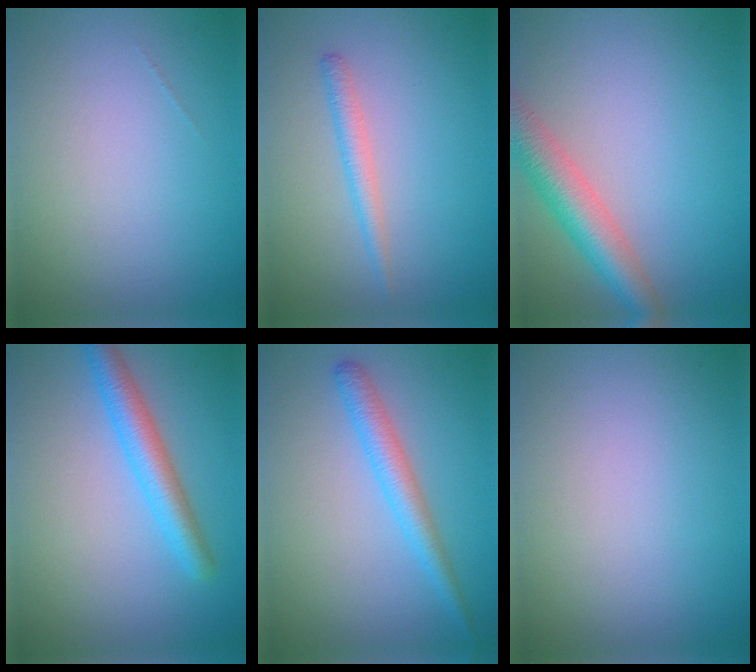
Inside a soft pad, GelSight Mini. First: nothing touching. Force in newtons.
{"total": 1.7, "press": 1.7, "slide": 0.0}
{"total": 6.0, "press": 6.0, "slide": 0.2}
{"total": 3.6, "press": 3.6, "slide": 0.1}
{"total": 2.8, "press": 2.8, "slide": 0.1}
{"total": 0.0}